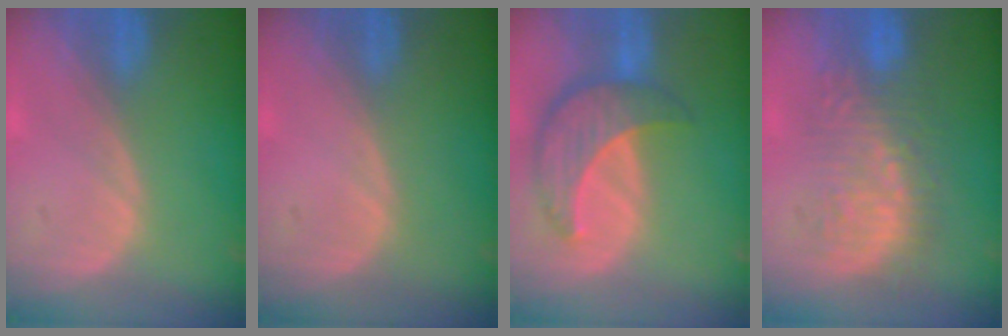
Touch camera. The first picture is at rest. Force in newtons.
{"total": 0.0}
{"total": 8.4, "press": 7.6, "slide": 3.6}
{"total": 8.7, "press": 8.6, "slide": 1.2}